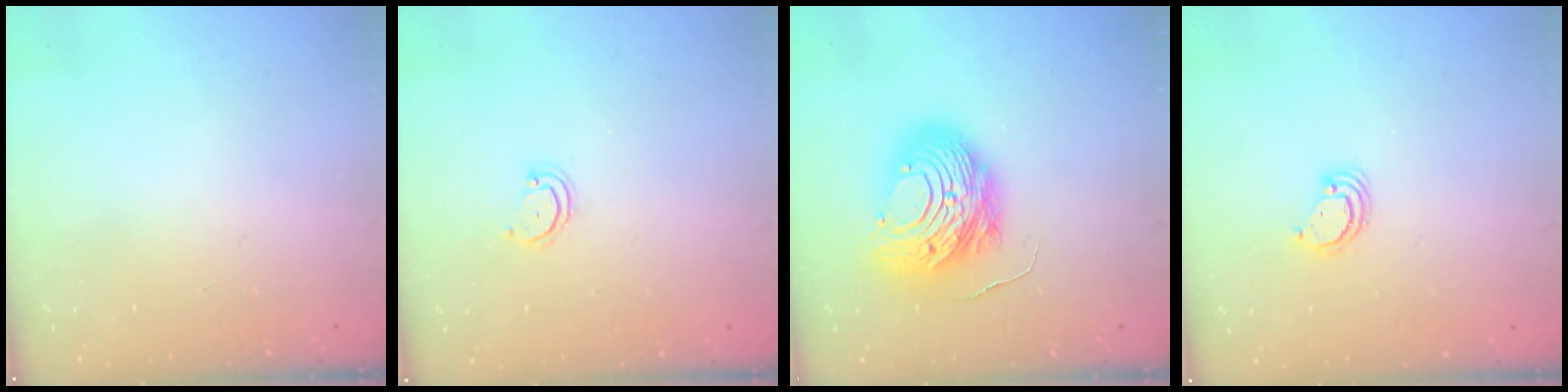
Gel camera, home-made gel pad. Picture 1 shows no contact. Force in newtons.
{"total": 3.2, "press": 3.2, "slide": 0.2}
{"total": 15.5, "press": 15.4, "slide": 1.3}
{"total": 4.1, "press": 4.1, "slide": 0.2}